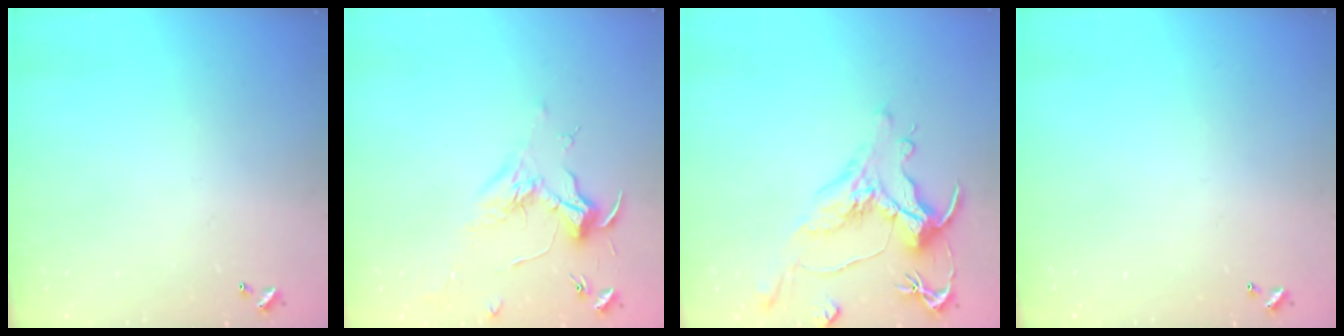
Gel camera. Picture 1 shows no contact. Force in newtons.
{"total": 1.8, "press": 1.7, "slide": 0.8}
{"total": 1.5, "press": 0.4, "slide": 1.5}
{"total": 0.0}